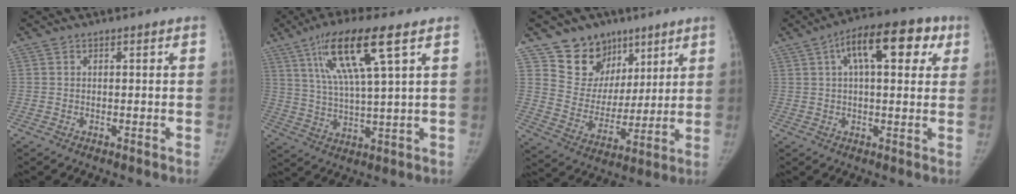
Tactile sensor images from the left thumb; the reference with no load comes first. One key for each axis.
{"total": 13.9, "fx": 6.6, "fy": 1.8, "fz": 12.1, "tx": -0.238, "ty": -0.018, "tz": 0.124}
{"total": 13.9, "fx": 8.8, "fy": 10.3, "fz": 3.0, "tx": 0.001, "ty": -0.049, "tz": 0.163}
{"total": 14.9, "fx": 5.7, "fy": 6.6, "fz": 12.1, "tx": -0.147, "ty": 0.024, "tz": 0.078}